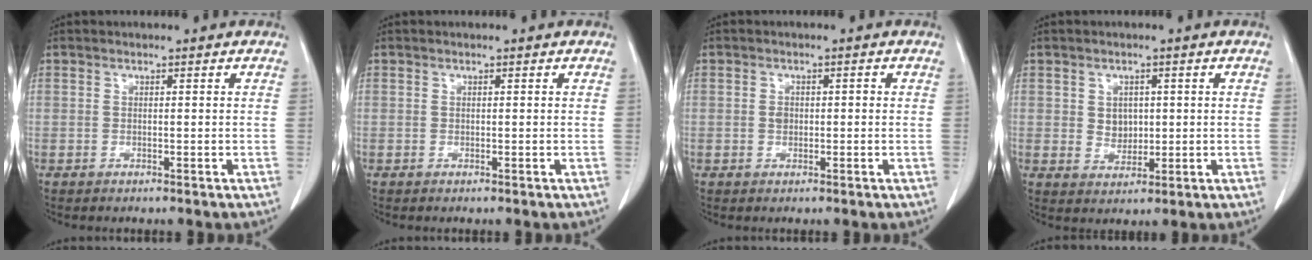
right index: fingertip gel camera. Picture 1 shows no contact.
{"total": 0.0}
{"total": 1.5, "force": [-0.1, 1.1, 0.9], "torque": [-0.016, 0.007, 0.001]}
{"total": 3.4, "force": [0.5, 2.8, 1.9], "torque": [-0.027, 0.001, 0.017]}